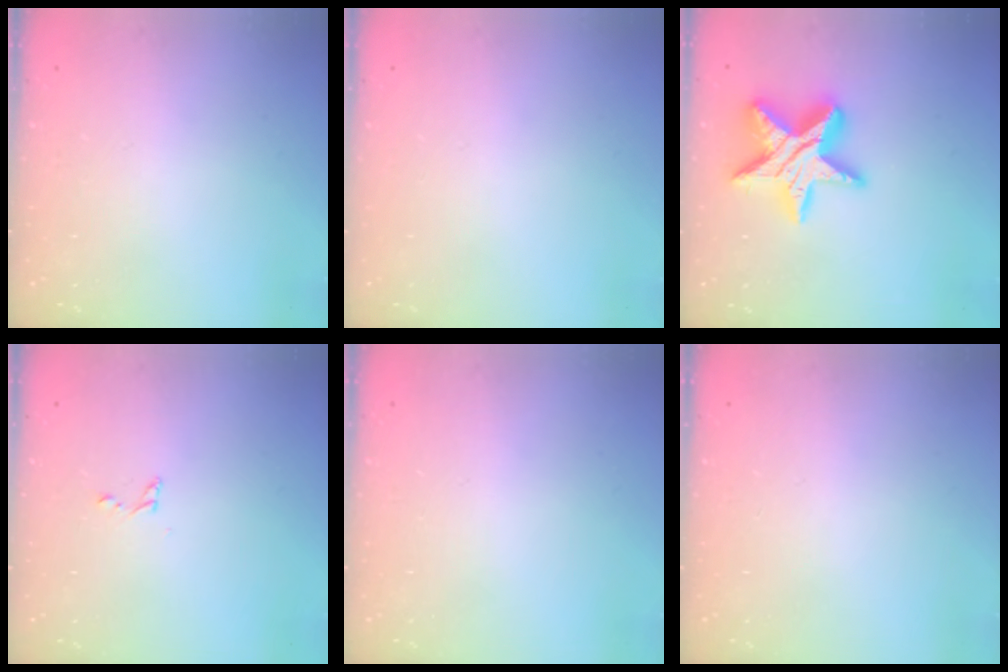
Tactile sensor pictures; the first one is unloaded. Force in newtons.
{"total": 0.0}
{"total": 16.9, "press": 16.9, "slide": 1.3}
{"total": 2.5, "press": 2.5, "slide": 0.2}
{"total": 0.0}
{"total": 0.0}